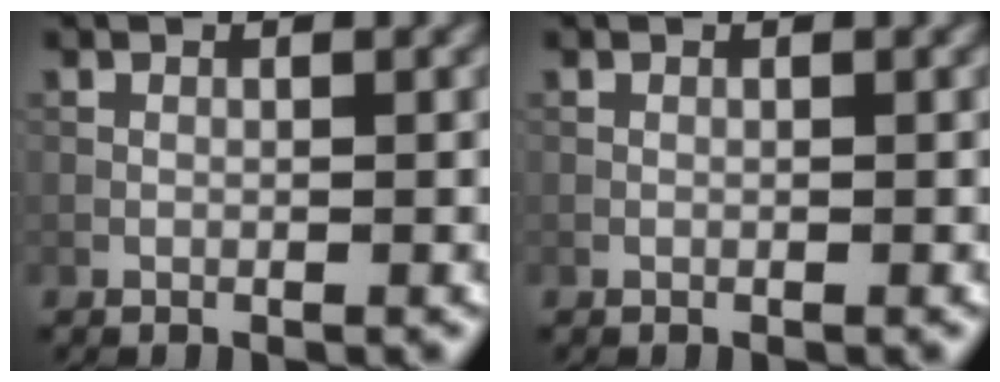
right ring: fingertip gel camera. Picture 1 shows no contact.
{"total": 0.0}